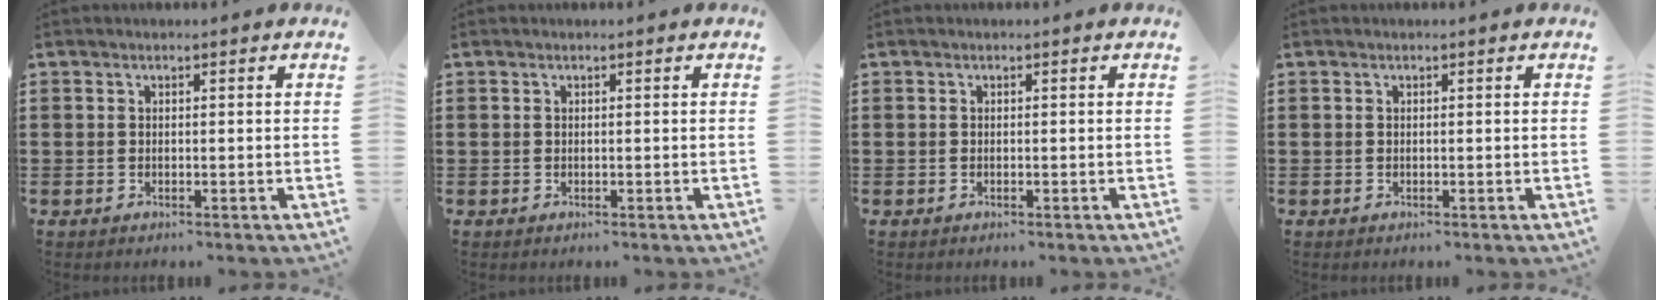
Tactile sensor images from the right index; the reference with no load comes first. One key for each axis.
{"total": 0.0}
{"total": 0.0}
{"total": 0.0}